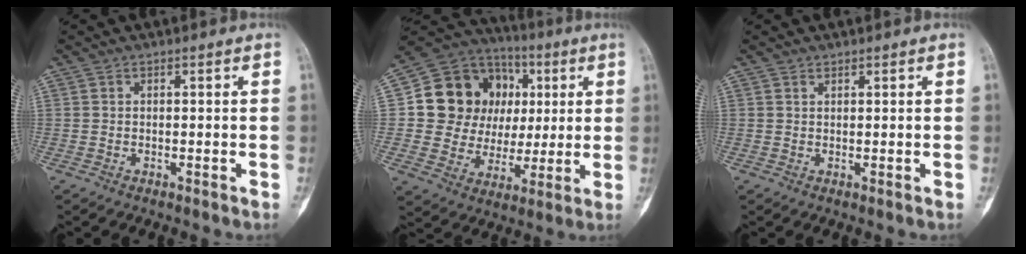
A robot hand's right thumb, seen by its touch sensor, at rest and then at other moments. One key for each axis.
{"total": 20.1, "fx": 3.7, "fy": 16.8, "fz": 10.4, "tx": -0.130, "ty": 0.031, "tz": 0.078}
{"total": 0.7, "fx": 0.6, "fy": 0.3, "fz": 0.1, "tx": 0.000, "ty": -0.005, "tz": 0.010}